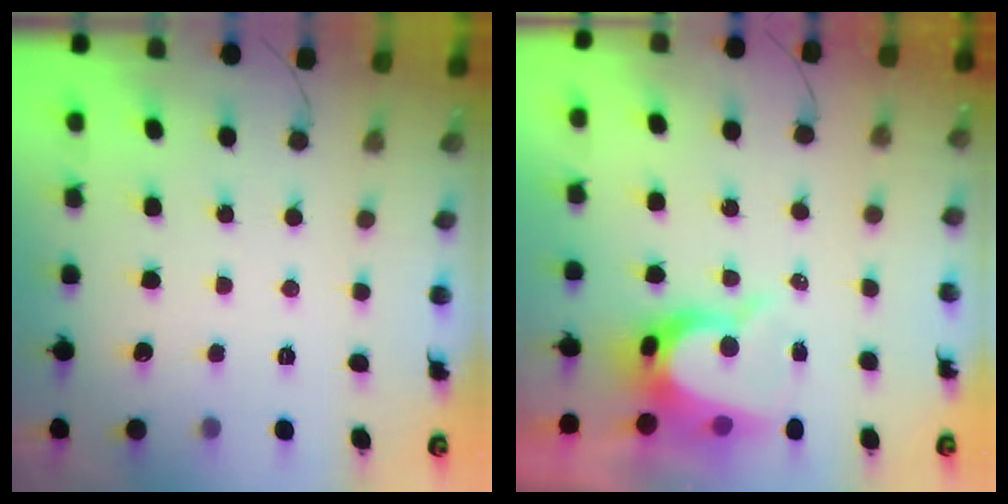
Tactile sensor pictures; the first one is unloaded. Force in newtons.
{"total": 8.4, "press": 8.4, "slide": 0.5}